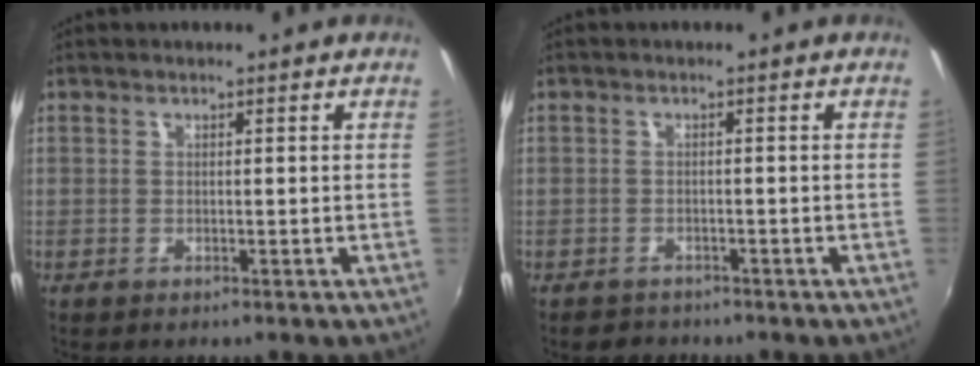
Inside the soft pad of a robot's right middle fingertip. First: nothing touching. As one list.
[{"total": 2.5, "force": [-2.0, 1.6, 0.2], "torque": [-0.011, -0.002, -0.033]}]